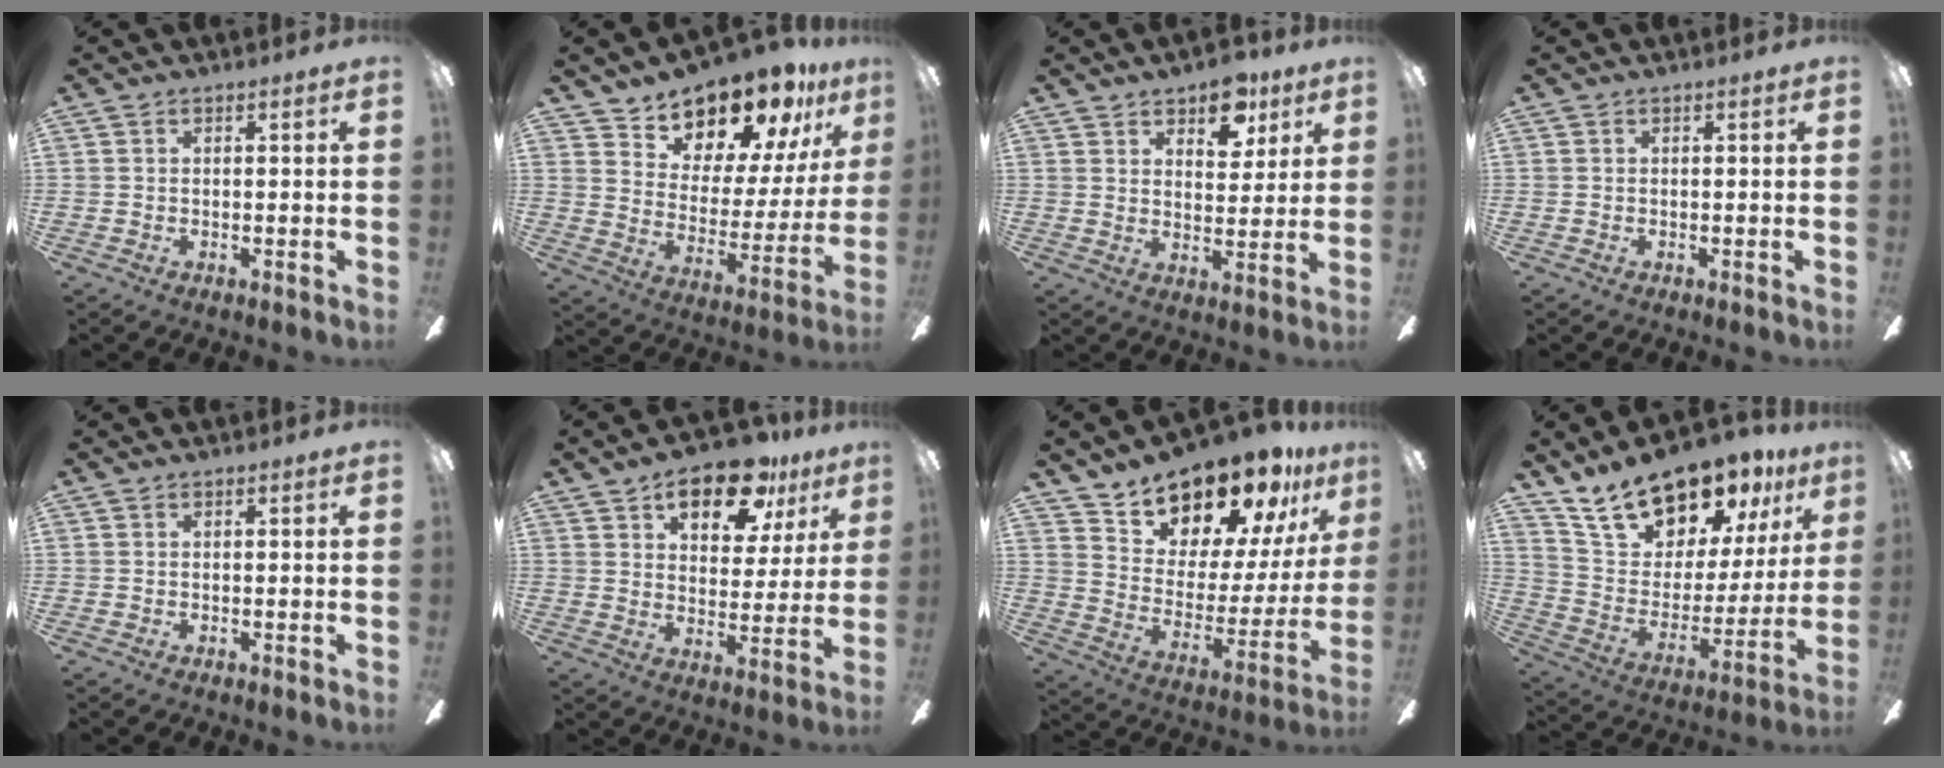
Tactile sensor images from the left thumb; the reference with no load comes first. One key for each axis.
{"total": 15.3, "fx": 13.7, "fy": 5.9, "fz": 3.5, "tx": -0.071, "ty": -0.121, "tz": 0.245}
{"total": 9.3, "fx": 6.4, "fy": 5.2, "fz": 4.3, "tx": -0.047, "ty": -0.023, "tz": 0.110}
{"total": 0.0}
{"total": 0.0}
{"total": 14.7, "fx": 9.7, "fy": 6.9, "fz": 8.6, "tx": -0.113, "ty": -0.044, "tz": 0.164}
{"total": 17.7, "fx": 15.9, "fy": 6.6, "fz": 4.2, "tx": -0.089, "ty": -0.132, "tz": 0.284}
{"total": 19.0, "fx": 16.4, "fy": 7.5, "fz": 6.1, "tx": -0.121, "ty": -0.117, "tz": 0.296}